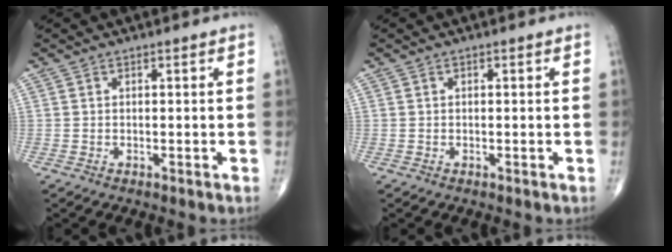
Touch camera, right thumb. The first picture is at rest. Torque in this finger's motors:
{"motor_torque": [-0.09, -0.25, -0.13, -0.10, 0.00]}